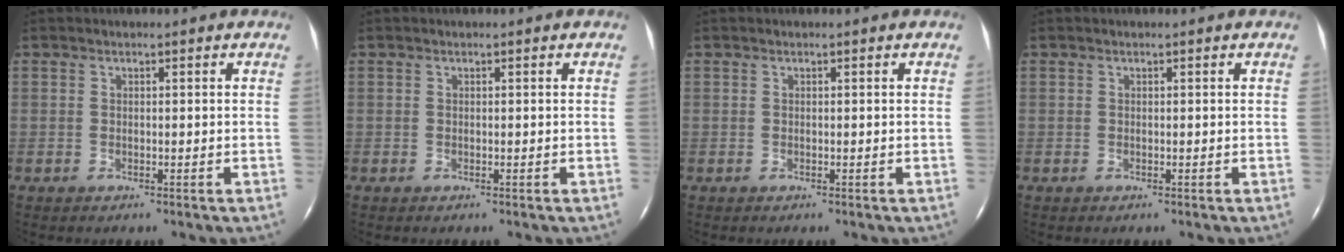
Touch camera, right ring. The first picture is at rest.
{"total": 0.0}
{"total": 0.0}
{"total": 0.0}